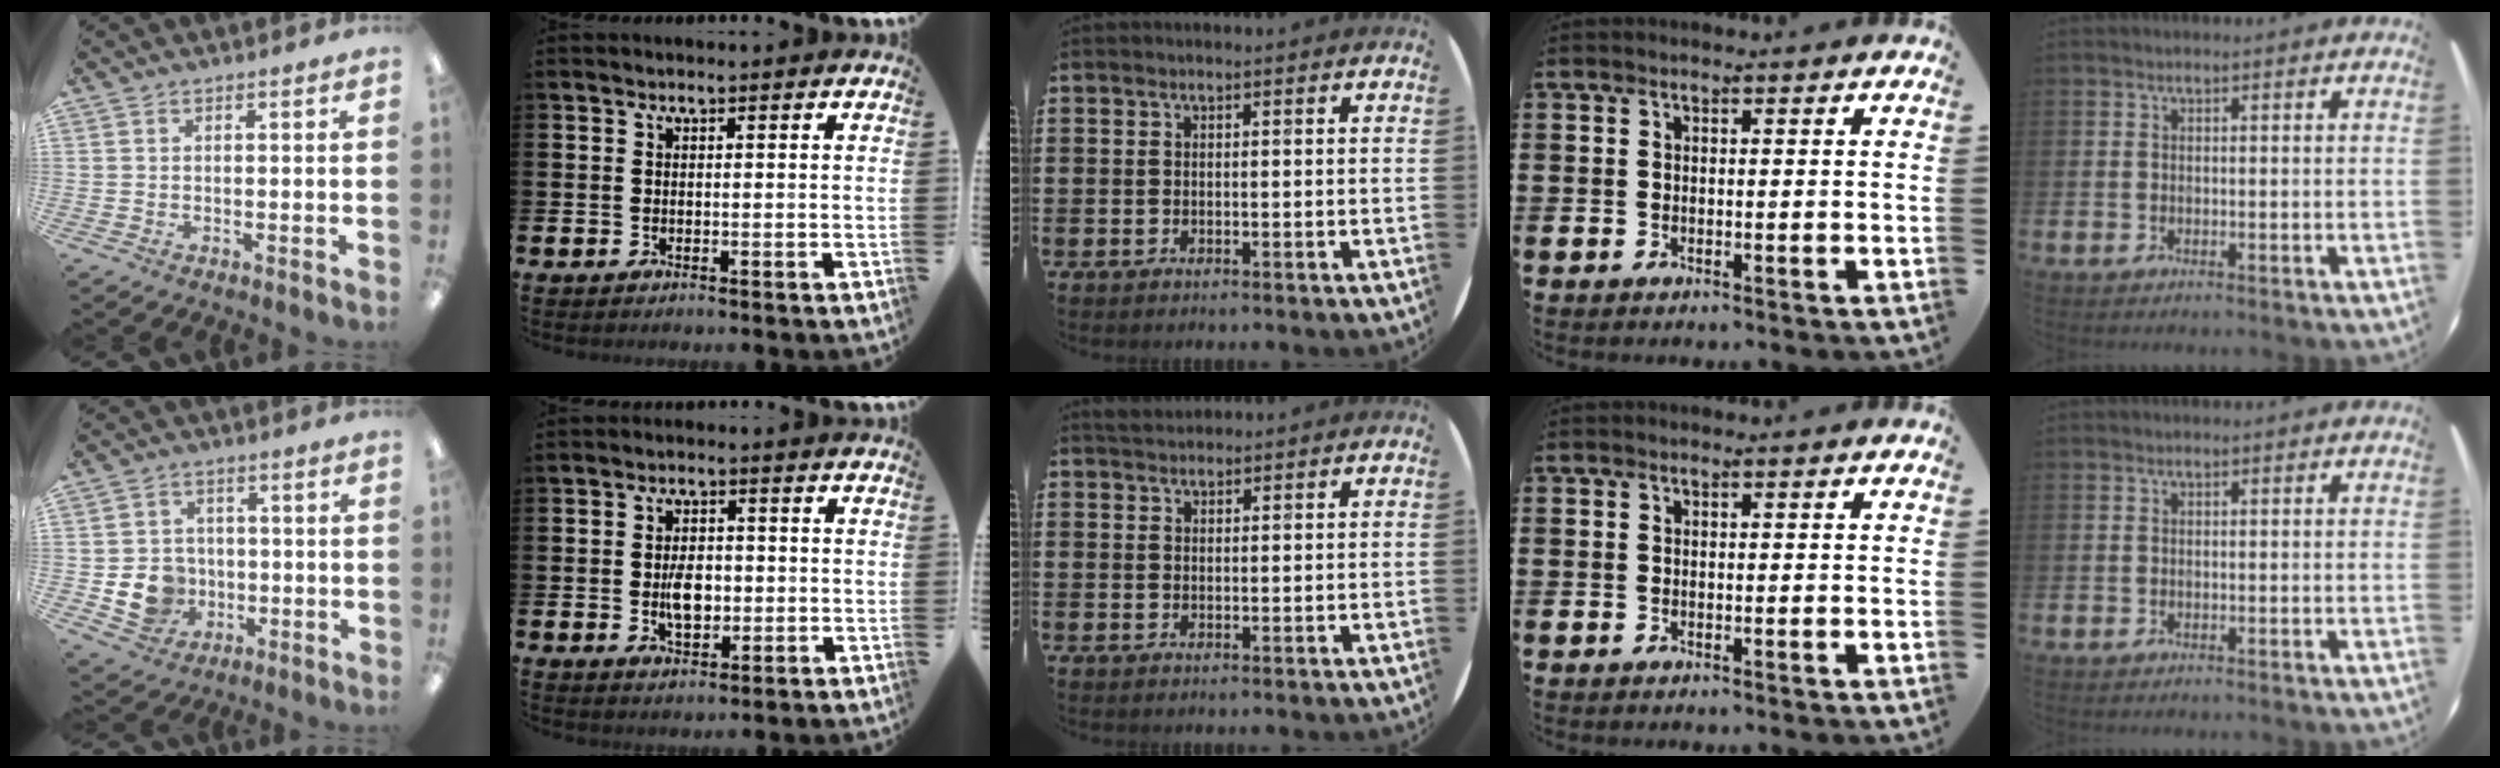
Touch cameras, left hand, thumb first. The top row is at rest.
{"thumb": {"total": 8.9, "force": [-2.1, 8.0, 3.2], "torque": [-0.073, 0.014, -0.030]}, "index": {"total": 4.6, "force": [-0.4, 2.7, 3.7], "torque": [-0.055, 0.000, -0.010]}, "middle": {"total": 1.6, "force": [1.6, 0.4, 0.2], "torque": [-0.007, 0.004, 0.030]}}